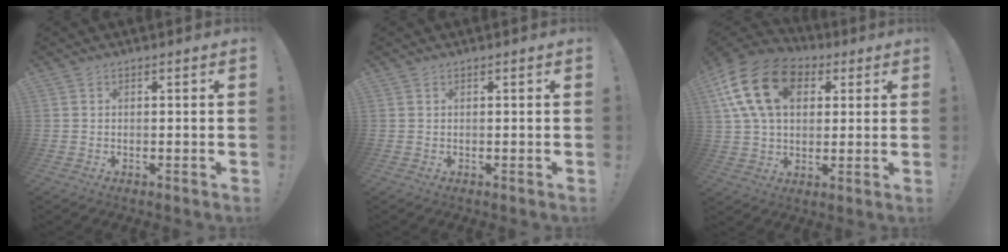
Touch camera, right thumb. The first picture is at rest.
{"total": 0.0}
{"total": 19.7, "force": [6.7, 13.4, 12.9], "torque": [-0.234, -0.009, 0.121]}